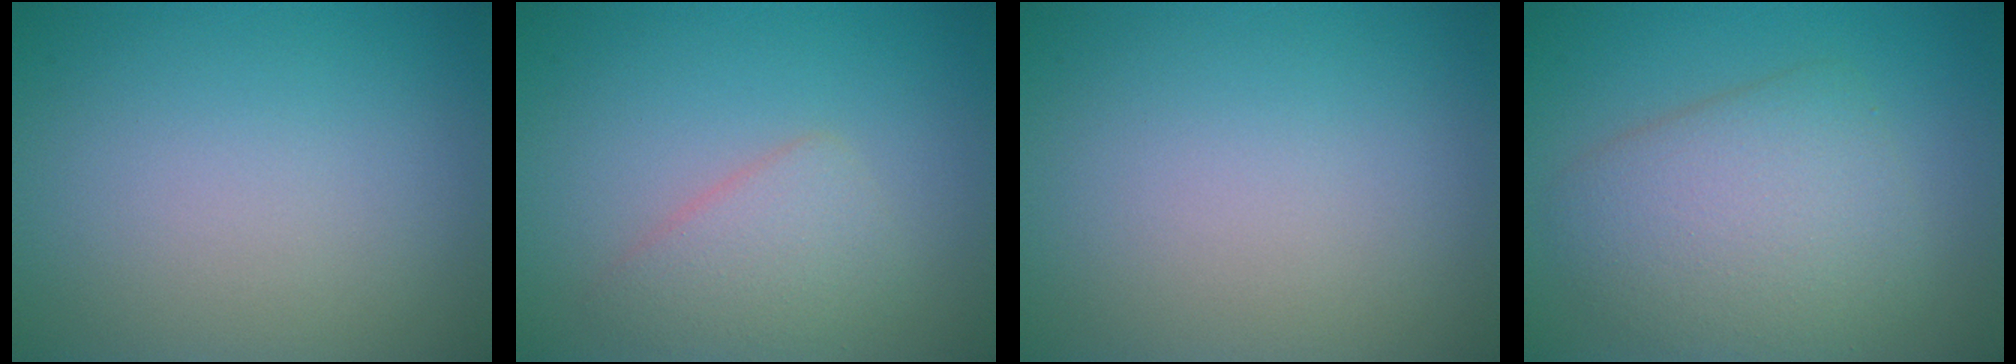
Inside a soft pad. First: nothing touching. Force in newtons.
{"total": 2.6, "press": 2.6, "slide": 0.1}
{"total": 0.0}
{"total": 5.5, "press": 5.5, "slide": 0.2}